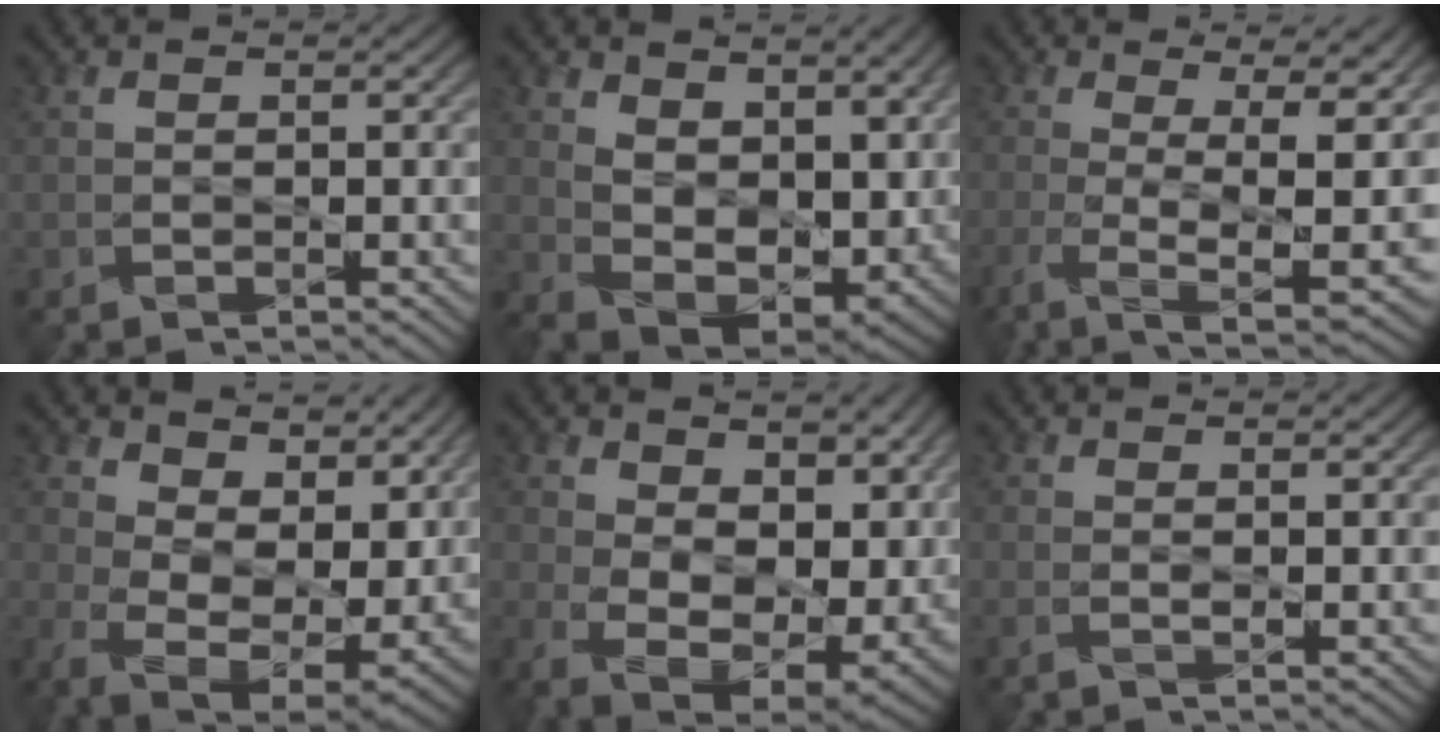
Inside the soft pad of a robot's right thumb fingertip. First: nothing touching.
{"total": 10.8, "force": [3.8, 6.6, 7.7], "torque": [-0.160, -0.016, 0.074]}
{"total": 10.9, "force": [-1.4, 3.3, 10.3], "torque": [-0.191, -0.011, -0.016]}
{"total": 11.5, "force": [5.5, 6.8, 7.6], "torque": [-0.164, -0.017, 0.099]}
{"total": 13.8, "force": [2.8, 8.9, 10.1], "torque": [-0.191, -0.033, 0.067]}
{"total": 1.2, "force": [0.2, 0.3, 1.2], "torque": [-0.026, 0.000, 0.001]}